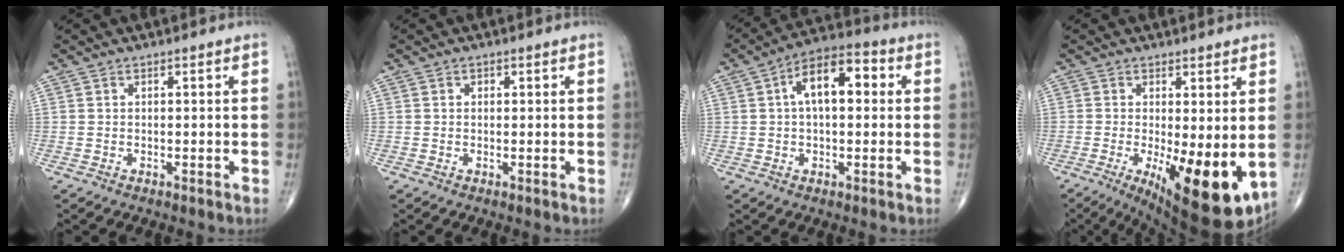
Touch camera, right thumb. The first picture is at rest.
{"total": 0.5, "force": [0.1, 0.5, 0.2], "torque": [0.004, 0.000, 0.001]}
{"total": 10.9, "force": [1.9, 5.6, 9.2], "torque": [-0.134, 0.028, 0.019]}
{"total": 15.4, "force": [-3.1, 5.2, 14.1], "torque": [-0.187, -0.031, -0.027]}